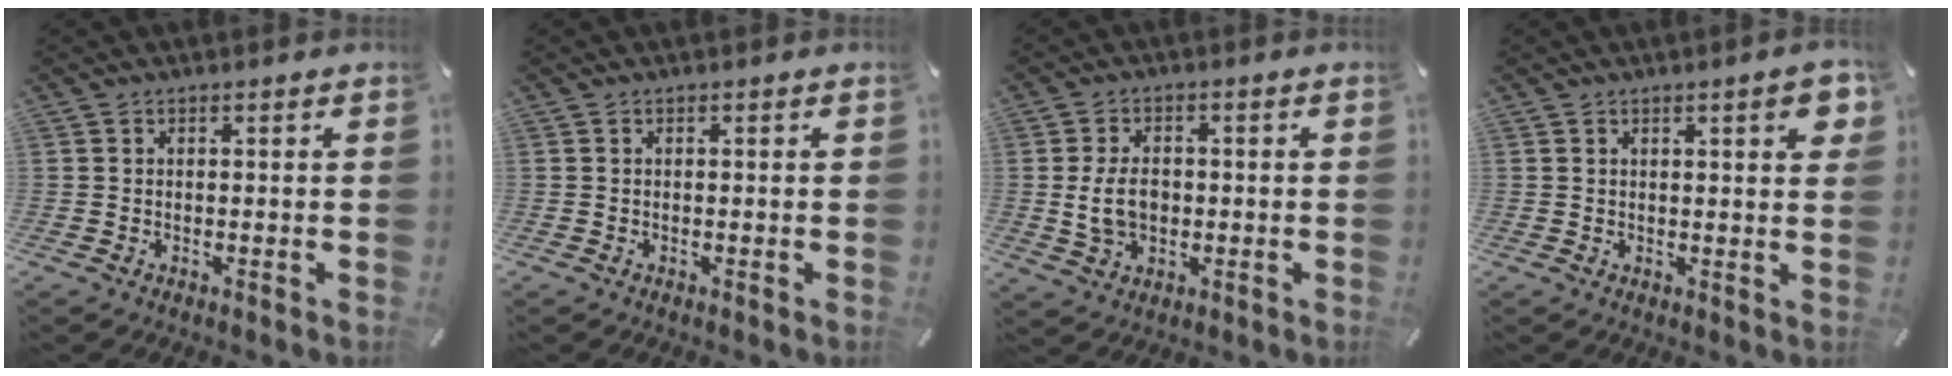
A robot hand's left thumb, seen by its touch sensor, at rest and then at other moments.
{"total": 0.0}
{"total": 7.6, "force": [-0.3, 5.3, 5.4], "torque": [-0.115, 0.001, -0.007]}
{"total": 5.2, "force": [2.1, 1.5, 4.6], "torque": [-0.064, -0.005, 0.032]}